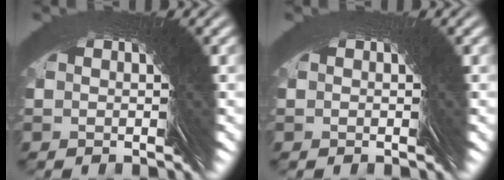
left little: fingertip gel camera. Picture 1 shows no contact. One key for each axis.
{"total": 0.6, "fx": 0.3, "fy": -0.2, "fz": -0.5, "tx": 0.010, "ty": 0.003, "tz": 0.003}